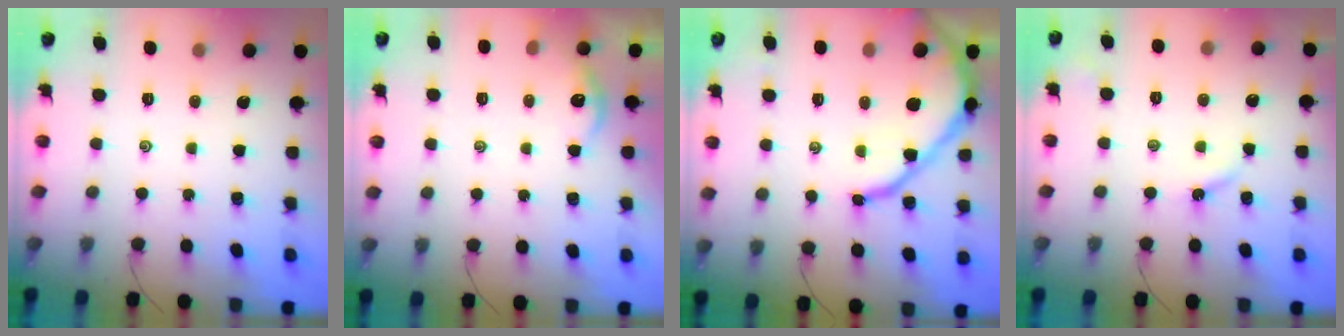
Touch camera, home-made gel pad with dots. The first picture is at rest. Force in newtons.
{"total": 5.1, "press": 5.1, "slide": 0.4}
{"total": 11.7, "press": 11.6, "slide": 1.4}
{"total": 3.7, "press": 3.7, "slide": 0.5}